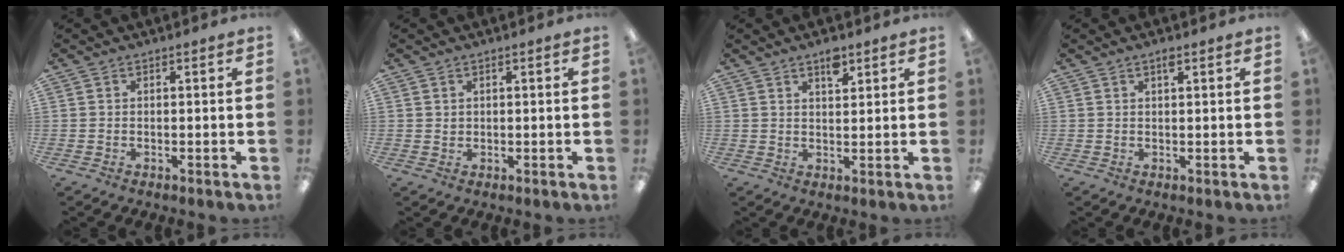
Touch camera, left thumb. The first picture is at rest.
{"total": 1.0, "force": [0.6, 0.8, 0.1], "torque": [-0.004, 0.002, 0.012]}
{"total": 4.2, "force": [3.0, 1.7, 2.3], "torque": [-0.027, -0.013, 0.049]}
{"total": 1.6, "force": [1.1, 0.4, 1.1], "torque": [-0.015, -0.002, 0.017]}